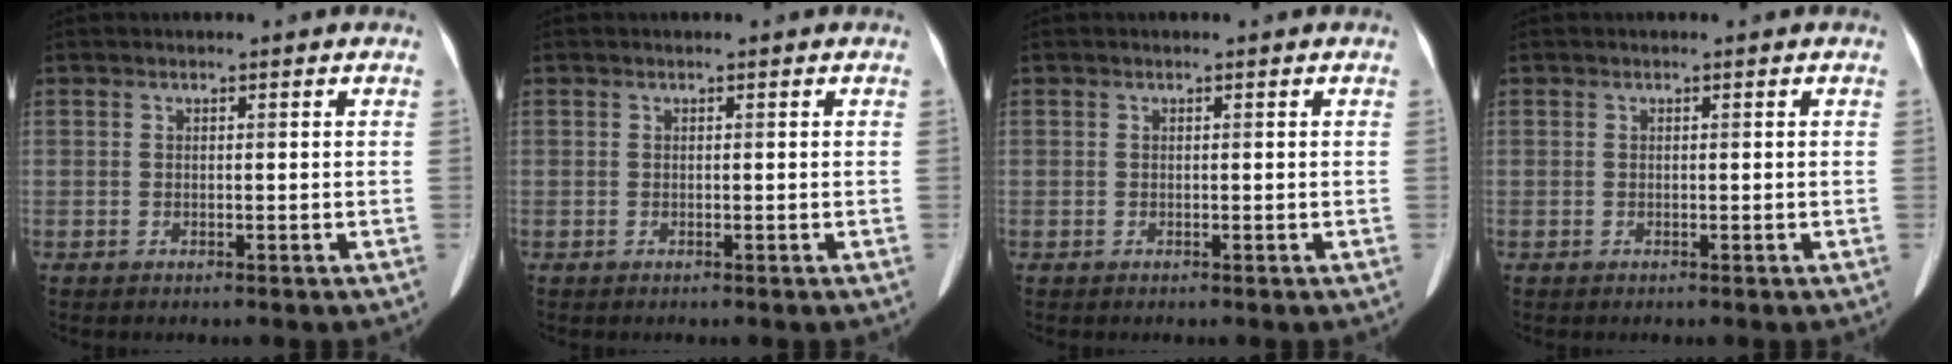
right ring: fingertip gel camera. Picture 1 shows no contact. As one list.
[{"total": 0.0}, {"total": 0.0}, {"total": 0.0}]